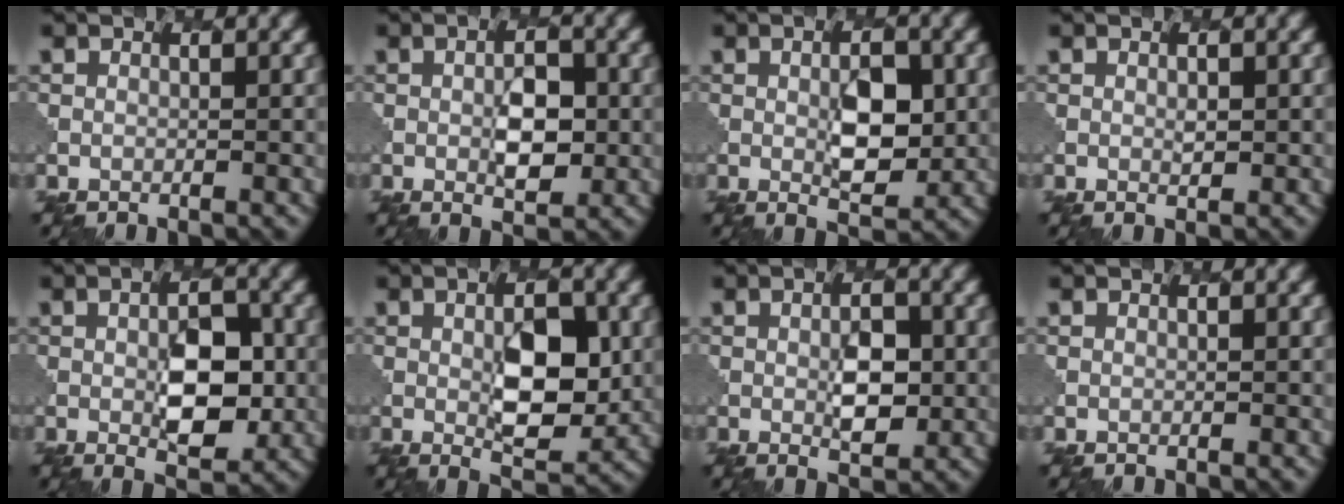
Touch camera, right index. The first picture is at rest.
{"total": 3.4, "force": [-0.1, 1.6, 3.0], "torque": [-0.045, -0.001, 0.002]}
{"total": 4.1, "force": [0.3, 1.8, 3.7], "torque": [-0.060, -0.004, 0.009]}
{"total": 0.7, "force": [0.4, 0.3, 0.5], "torque": [-0.008, -0.004, 0.009]}
{"total": 5.3, "force": [-0.3, 2.4, 4.7], "torque": [-0.071, -0.003, -0.001]}
{"total": 5.9, "force": [0.2, 2.4, 5.3], "torque": [-0.081, -0.006, 0.008]}
{"total": 3.1, "force": [0.1, 1.5, 2.7], "torque": [-0.041, -0.004, 0.005]}
{"total": 0.0}